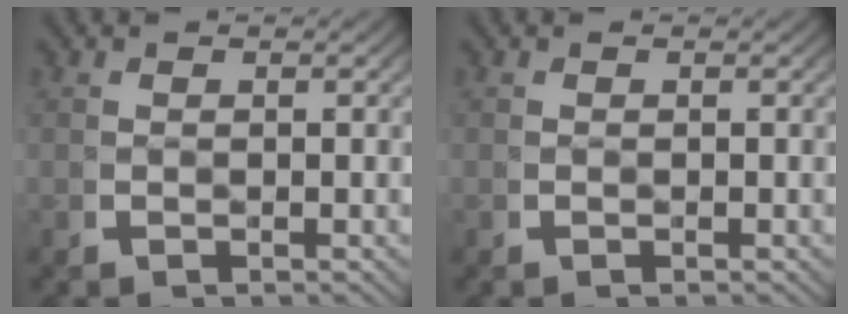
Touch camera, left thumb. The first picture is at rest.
{"total": 0.0}